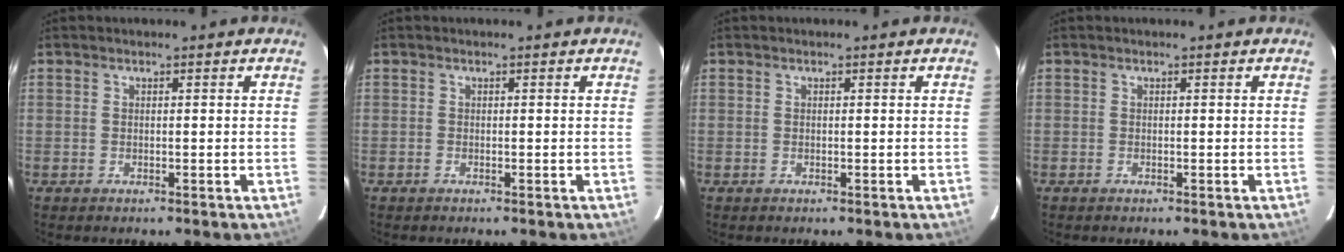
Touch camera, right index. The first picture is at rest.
{"total": 0.0}
{"total": 0.0}
{"total": 0.0}